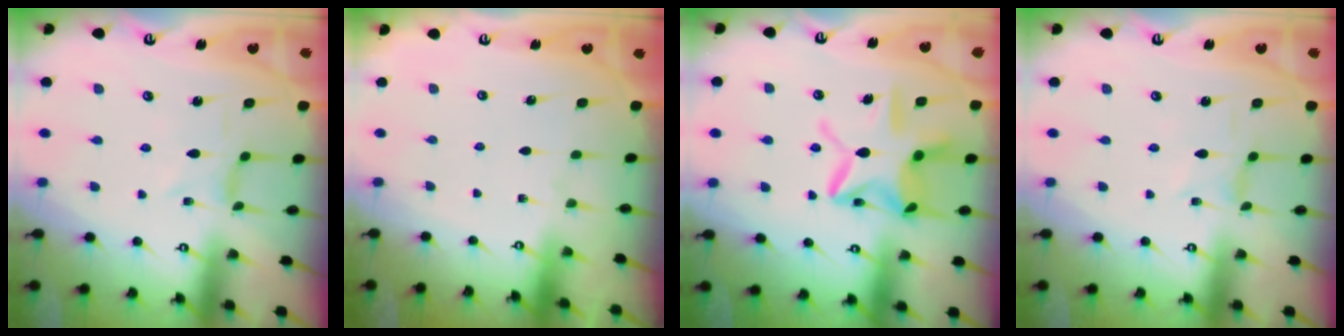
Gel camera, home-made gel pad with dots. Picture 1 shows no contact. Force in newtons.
{"total": 0.0}
{"total": 15.8, "press": 15.8, "slide": 1.5}
{"total": 0.6, "press": 0.6, "slide": 0.1}